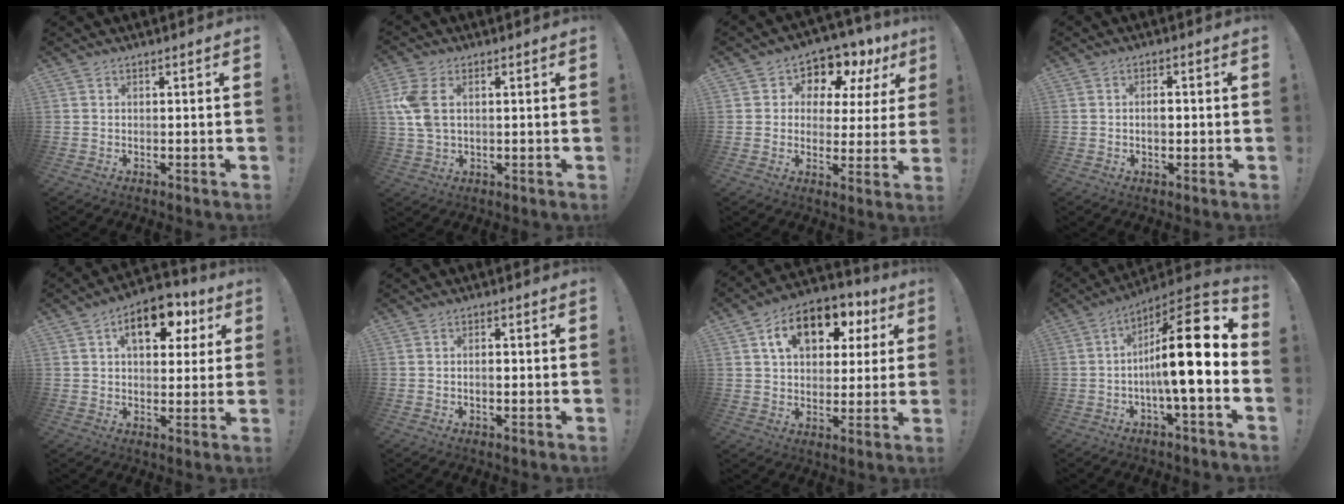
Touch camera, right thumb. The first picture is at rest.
{"total": 8.3, "force": [1.9, 5.1, 6.3], "torque": [-0.139, -0.001, 0.036]}
{"total": 8.4, "force": [6.0, 5.1, 3.1], "torque": [-0.047, -0.058, 0.105]}
{"total": 2.7, "force": [-0.4, 1.4, 2.4], "torque": [-0.035, 0.005, -0.010]}
{"total": 13.0, "force": [4.9, 7.6, 9.3], "torque": [-0.116, -0.010, 0.081]}
{"total": 2.0, "force": [-0.7, 0.9, 1.7], "torque": [-0.028, 0.005, -0.013]}
{"total": 15.1, "force": [6.4, 9.9, 9.4], "torque": [-0.143, -0.017, 0.114]}
{"total": 18.9, "force": [-1.0, 3.8, 18.5], "torque": [-0.286, 0.009, -0.025]}